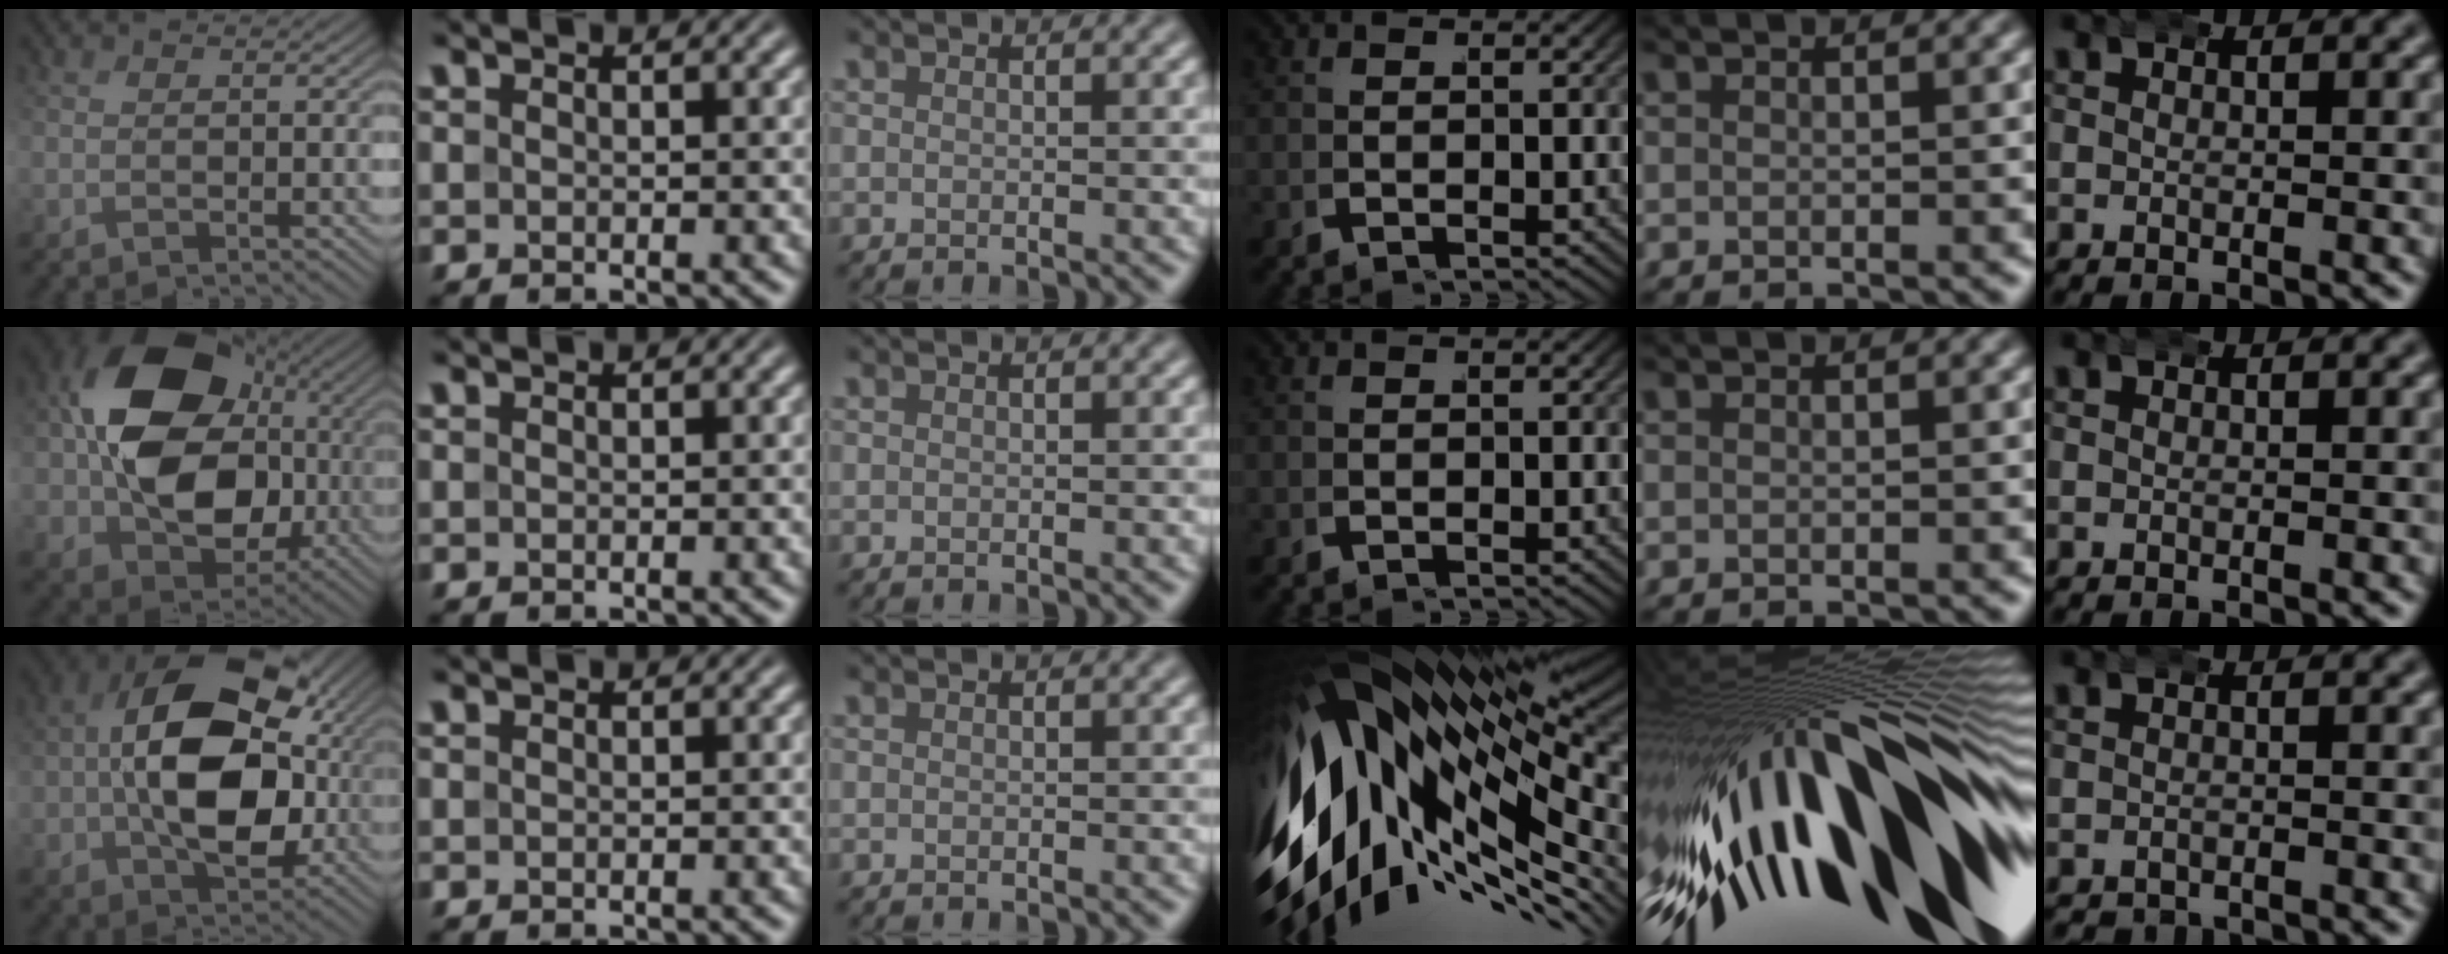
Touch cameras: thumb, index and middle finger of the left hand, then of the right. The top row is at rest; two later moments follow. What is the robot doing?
{"motion": "wrap", "object": "bandana"}